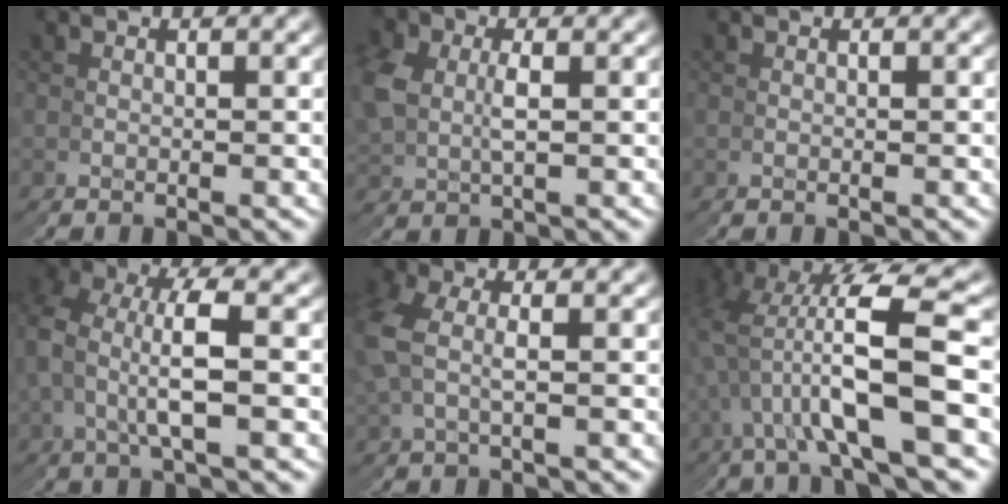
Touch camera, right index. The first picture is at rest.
{"total": 3.0, "force": [0.7, 2.9, 0.7], "torque": [-0.030, -0.015, 0.020]}
{"total": 0.0}
{"total": 4.8, "force": [1.2, 3.3, 3.2], "torque": [-0.076, 0.007, 0.016]}
{"total": 3.0, "force": [1.5, 2.5, 0.8], "torque": [-0.051, 0.003, 0.022]}
{"total": 9.4, "force": [2.1, 4.1, 8.2], "torque": [-0.146, 0.027, 0.023]}